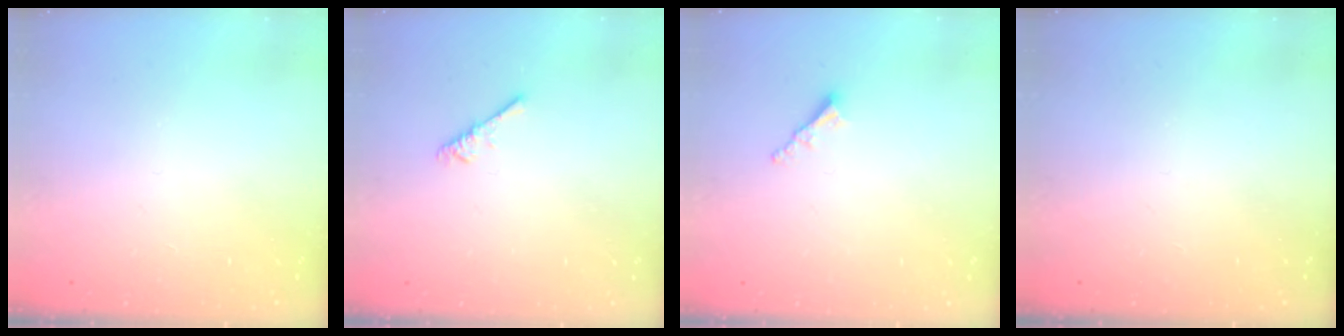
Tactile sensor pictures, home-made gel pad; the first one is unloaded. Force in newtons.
{"total": 2.6, "press": 2.5, "slide": 0.5}
{"total": 2.5, "press": 2.5, "slide": 0.3}
{"total": 0.0}